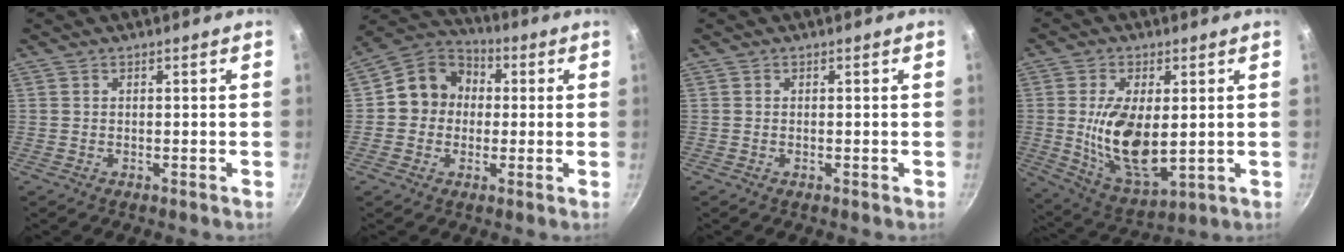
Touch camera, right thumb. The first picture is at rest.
{"total": 10.7, "force": [0.6, 9.5, 4.9], "torque": [-0.040, 0.025, -0.013]}
{"total": 0.0}
{"total": 14.5, "force": [0.5, 7.2, 12.6], "torque": [-0.223, -0.017, 0.022]}